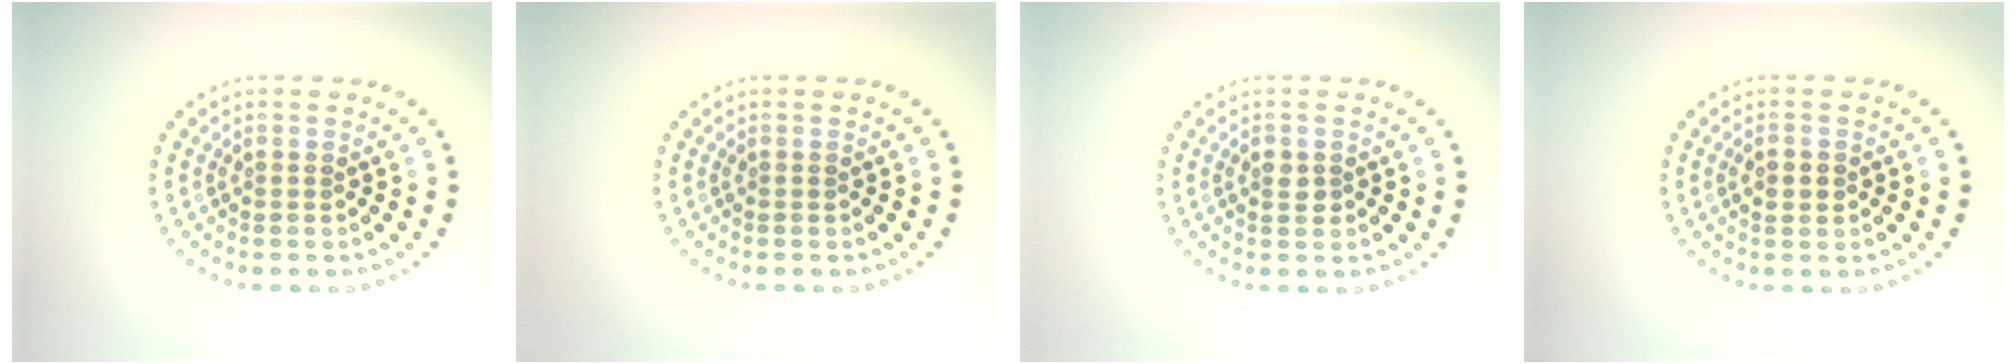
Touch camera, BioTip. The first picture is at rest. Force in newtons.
{"total": 0.0}
{"total": 1.3, "press": 1.3, "slide": 0.1}
{"total": 2.2, "press": 2.2, "slide": 0.1}